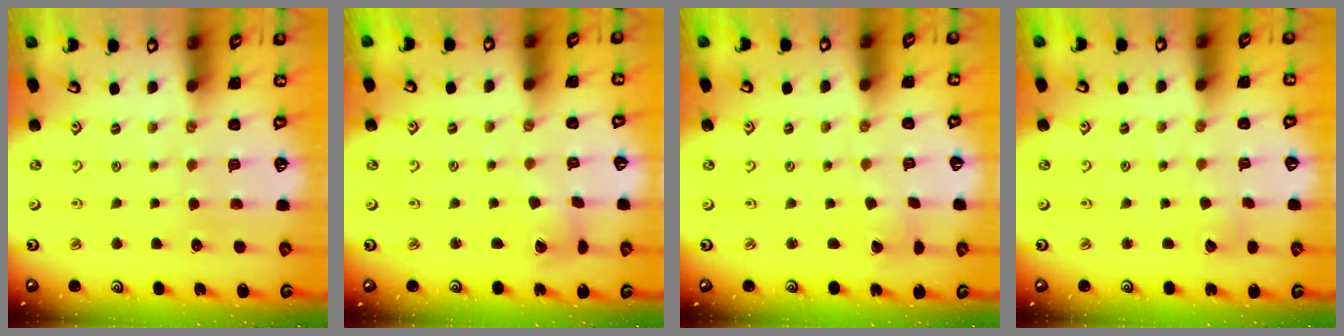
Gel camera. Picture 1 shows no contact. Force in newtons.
{"total": 2.9, "press": 2.8, "slide": 0.4}
{"total": 0.8, "press": 0.8, "slide": 0.0}
{"total": 2.8, "press": 2.8, "slide": 0.2}